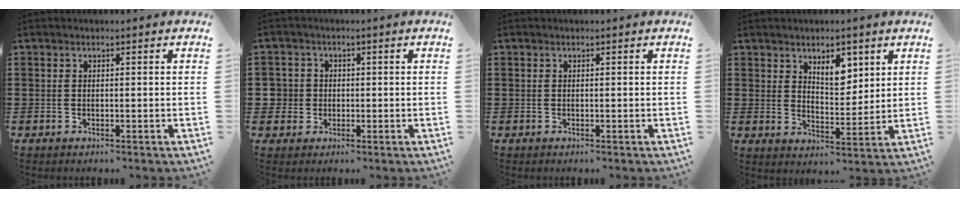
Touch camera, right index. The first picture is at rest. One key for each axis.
{"total": 3.4, "fx": -0.2, "fy": 3.3, "fz": 0.4, "tx": -0.033, "ty": 0.006, "tz": -0.008}
{"total": 0.0}
{"total": 5.3, "fx": 3.2, "fy": 2.9, "fz": 3.2, "tx": -0.049, "ty": -0.003, "tz": 0.052}